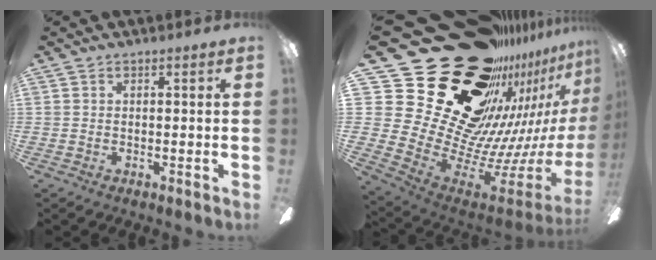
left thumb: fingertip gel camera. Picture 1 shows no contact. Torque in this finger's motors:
{"motor_torque": [2.51, 2.50, 1.37, -1.40, 0.05]}